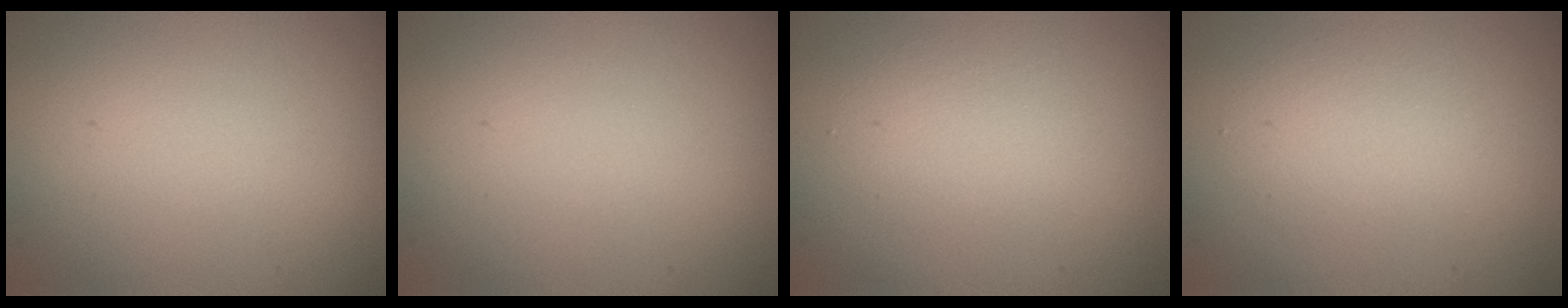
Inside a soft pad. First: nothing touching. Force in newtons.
{"total": 0.0}
{"total": 2.3, "press": 2.3, "slide": 0.1}
{"total": 2.4, "press": 2.4, "slide": 0.2}